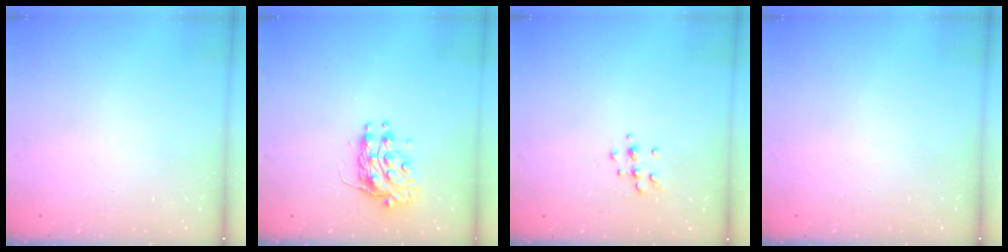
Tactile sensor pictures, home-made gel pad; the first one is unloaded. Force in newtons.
{"total": 9.6, "press": 9.6, "slide": 0.7}
{"total": 6.3, "press": 6.2, "slide": 0.9}
{"total": 0.0}